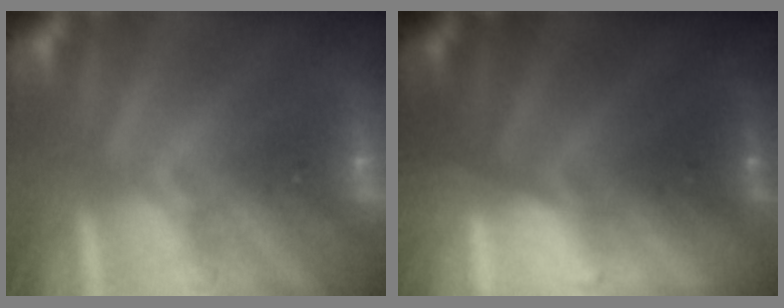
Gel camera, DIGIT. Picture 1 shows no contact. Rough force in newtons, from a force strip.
{"total": 1.8}